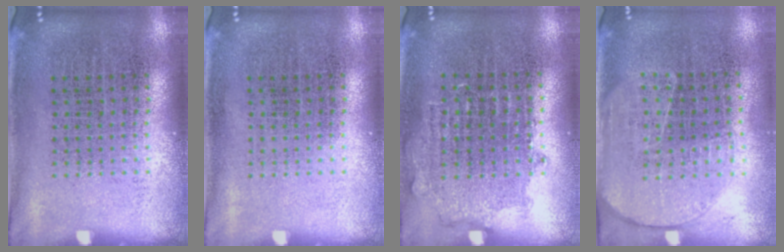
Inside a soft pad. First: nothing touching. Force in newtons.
{"total": 0.0}
{"total": 0.8, "press": 0.7, "slide": 0.4}
{"total": 1.9, "press": 1.5, "slide": 1.1}